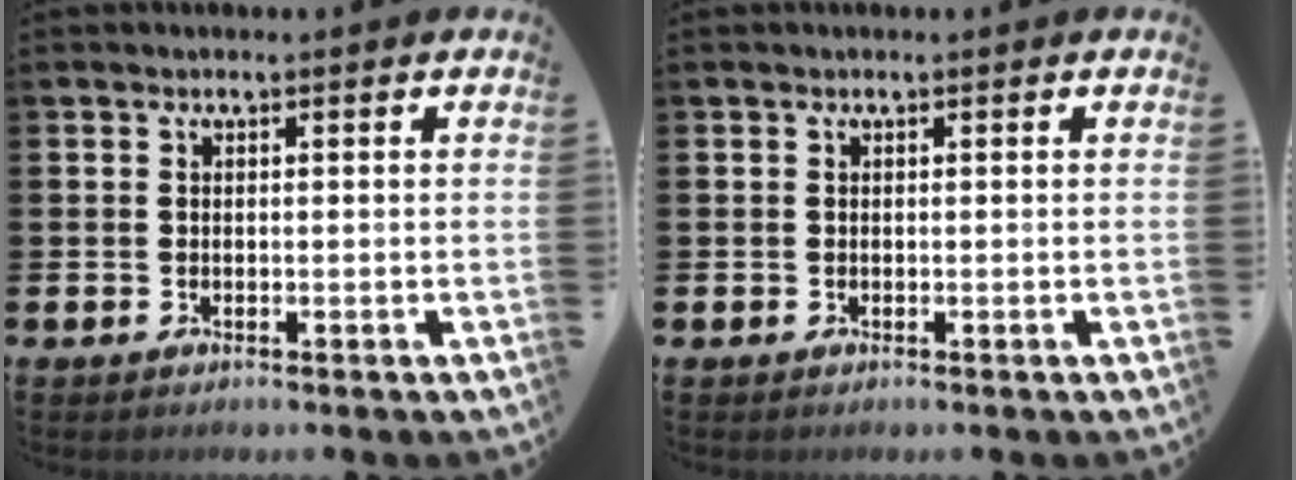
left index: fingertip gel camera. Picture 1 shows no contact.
{"total": 0.0}